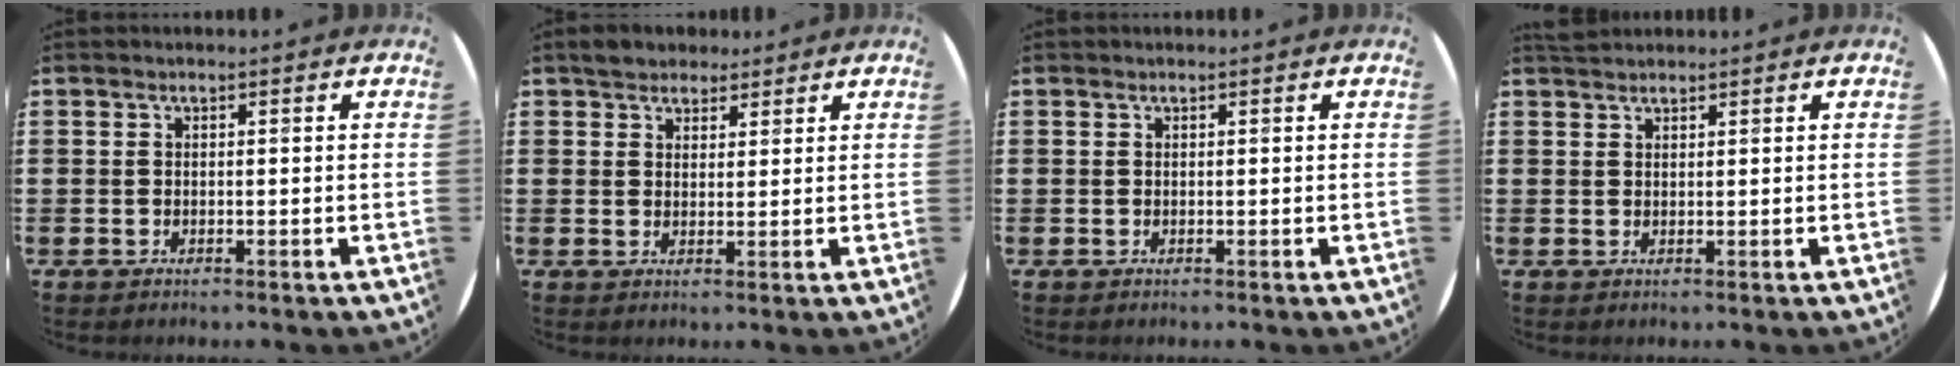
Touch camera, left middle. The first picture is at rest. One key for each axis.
{"total": 3.0, "fx": 2.6, "fy": 1.5, "fz": 0.0, "tx": 0.001, "ty": 0.005, "tz": 0.049}
{"total": 0.0}
{"total": 1.3, "fx": 1.3, "fy": 0.3, "fz": 0.1, "tx": -0.004, "ty": 0.003, "tz": 0.025}